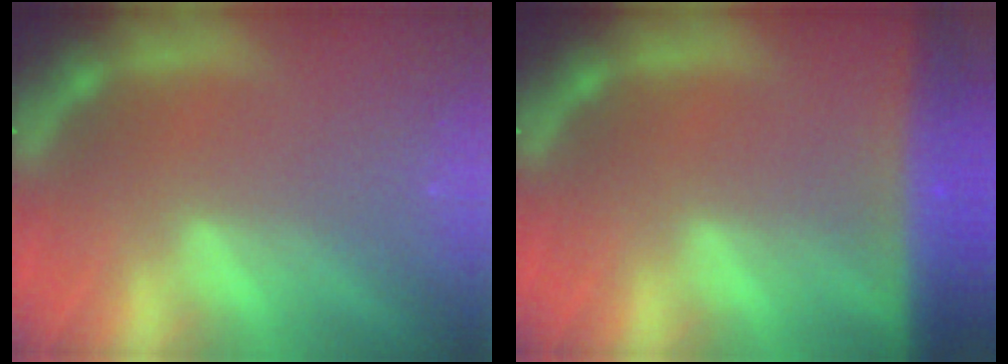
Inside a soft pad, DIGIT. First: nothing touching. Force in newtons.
{"total": 8.6}